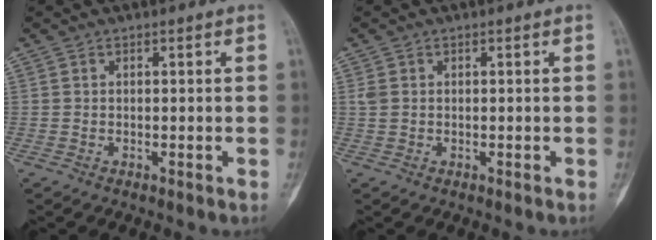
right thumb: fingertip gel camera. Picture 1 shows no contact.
{"total": 1.1, "force": [0.2, 0.9, 0.7], "torque": [-0.019, 0.008, 0.008]}